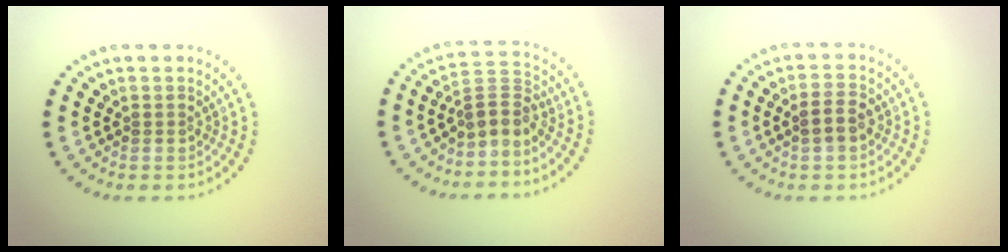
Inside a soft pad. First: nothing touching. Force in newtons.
{"total": 2.6, "press": 1.9, "slide": 1.8}
{"total": 2.4, "press": 2.3, "slide": 0.6}